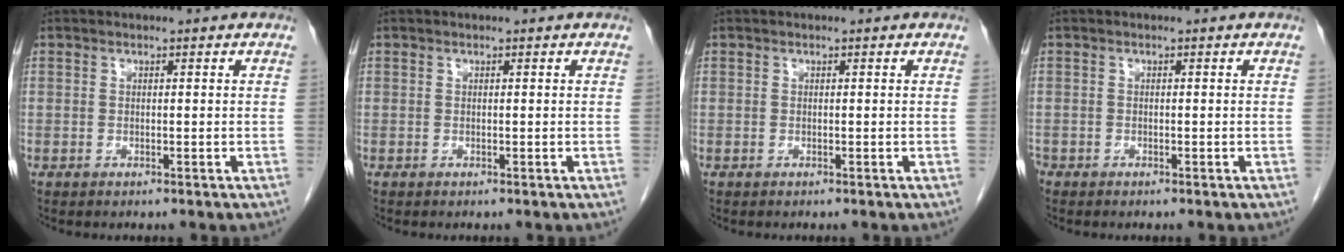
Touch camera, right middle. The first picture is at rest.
{"total": 0.0}
{"total": 0.0}
{"total": 0.9, "force": [-0.8, 0.5, 0.1], "torque": [-0.008, 0.000, -0.016]}